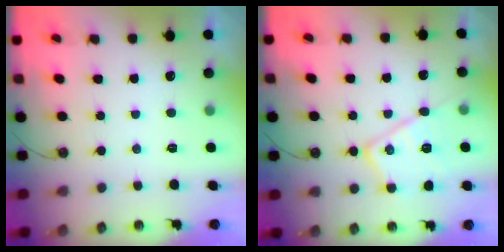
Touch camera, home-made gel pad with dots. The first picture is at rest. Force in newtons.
{"total": 14.8, "press": 14.8, "slide": 0.7}